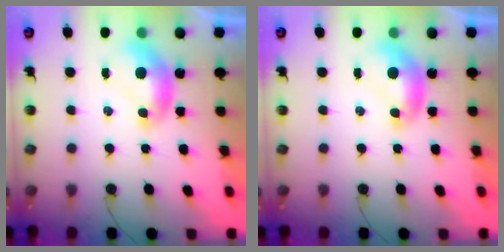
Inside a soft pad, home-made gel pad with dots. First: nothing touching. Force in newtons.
{"total": 0.0}